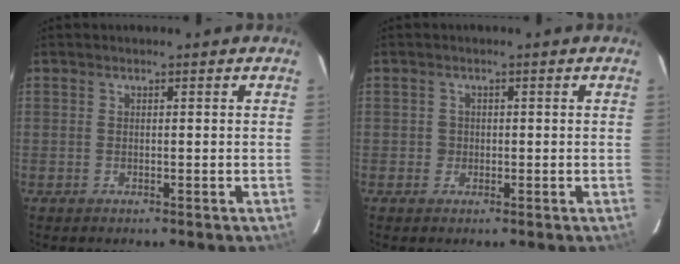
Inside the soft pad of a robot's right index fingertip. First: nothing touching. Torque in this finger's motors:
{"motor_torque": [0.16, 0.10, 0.06, 0.01]}